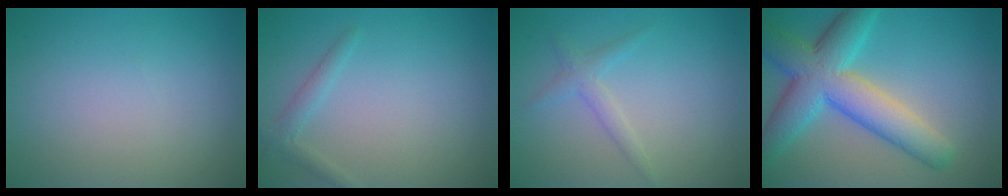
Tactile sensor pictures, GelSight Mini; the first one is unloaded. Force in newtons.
{"total": 1.4, "press": 1.4, "slide": 0.0}
{"total": 1.6, "press": 1.6, "slide": 0.1}
{"total": 8.5, "press": 8.5, "slide": 0.2}